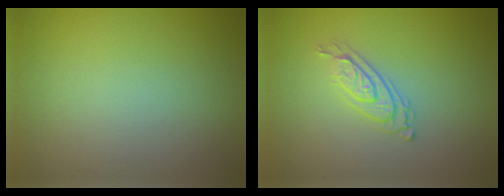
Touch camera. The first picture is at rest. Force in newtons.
{"total": 2.7, "press": 2.0, "slide": 1.8}